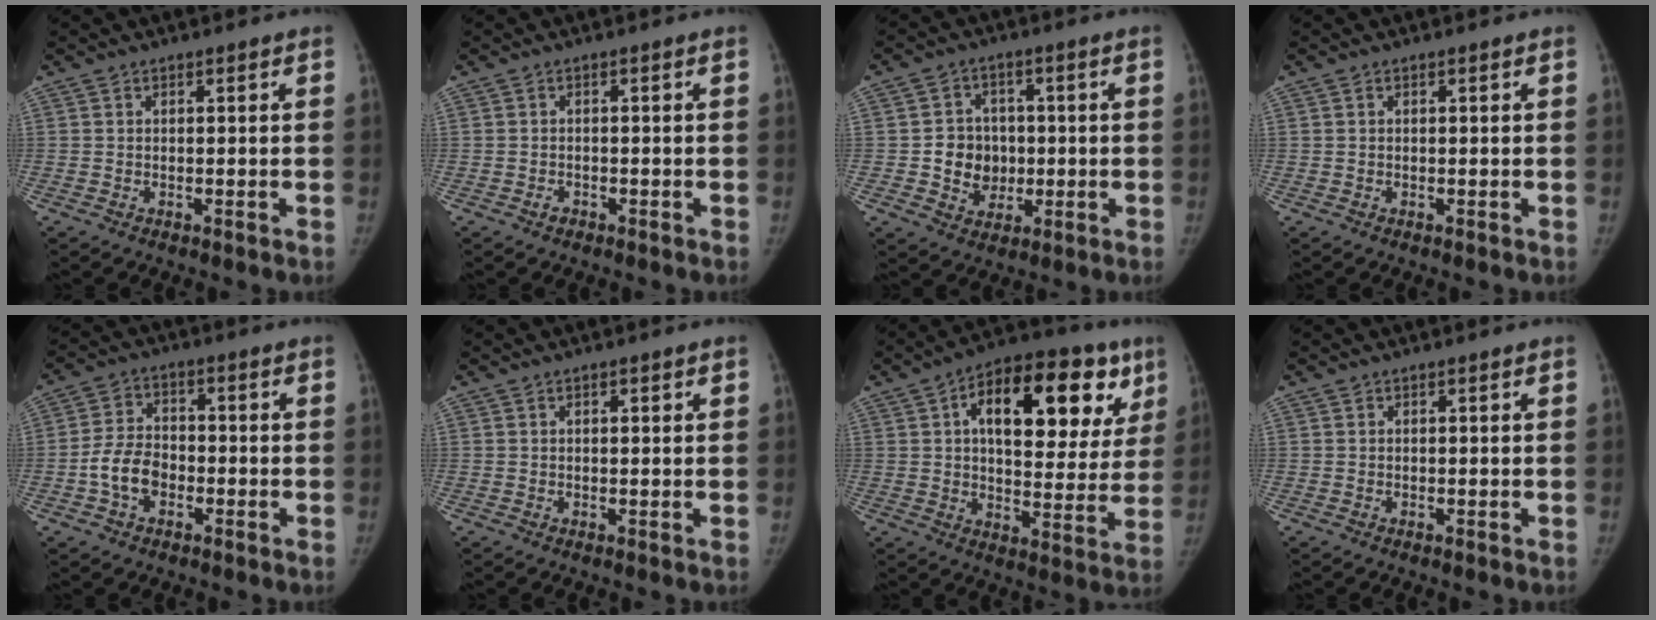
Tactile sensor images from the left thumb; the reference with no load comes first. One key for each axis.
{"total": 0.9, "fx": -0.6, "fy": 0.6, "fz": 0.3, "tx": -0.002, "ty": 0.005, "tz": -0.012}
{"total": 7.7, "fx": -0.4, "fy": 7.0, "fz": 3.3, "tx": -0.015, "ty": 0.009, "tz": -0.004}
{"total": 0.0}
{"total": 7.1, "fx": -2.3, "fy": 5.0, "fz": 4.5, "tx": -0.073, "ty": 0.023, "tz": -0.049}
{"total": 1.3, "fx": 0.5, "fy": 0.4, "fz": 1.1, "tx": -0.014, "ty": 0.002, "tz": 0.006}
{"total": 23.7, "fx": 9.0, "fy": 11.9, "fz": 18.4, "tx": -0.215, "ty": 0.009, "tz": 0.127}
{"total": 0.0}